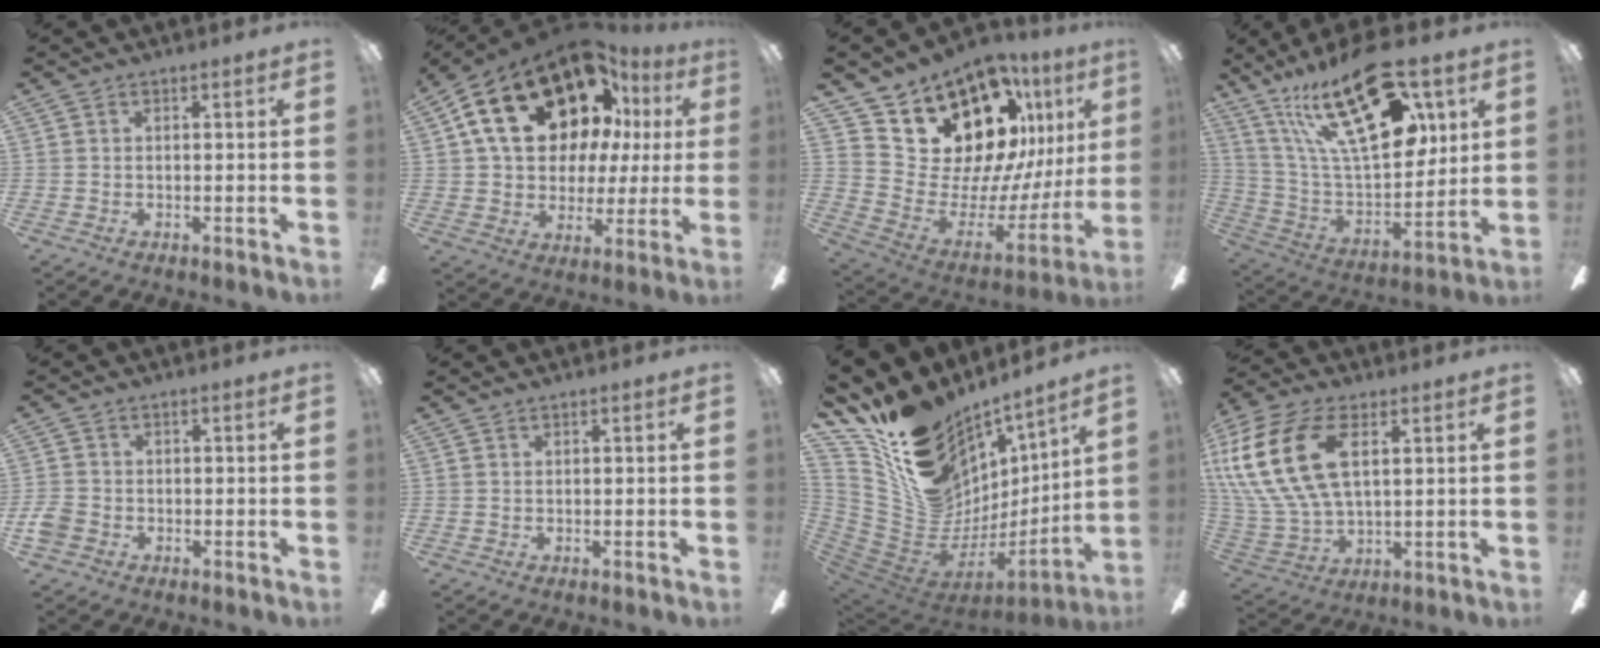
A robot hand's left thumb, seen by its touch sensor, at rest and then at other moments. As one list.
[{"total": 23.8, "force": [11.8, 14.9, 14.3], "torque": [-0.253, -0.055, 0.221]}, {"total": 19.6, "force": [12.8, 10.9, 10.1], "torque": [-0.156, -0.103, 0.251]}, {"total": 30.0, "force": [15.1, 12.5, 22.7], "torque": [-0.419, -0.083, 0.252]}, {"total": 3.7, "force": [-1.4, 2.9, 1.9], "torque": [-0.041, 0.006, -0.026]}, {"total": 0.0}, {"total": 16.7, "force": [11.8, 10.8, 4.9], "torque": [-0.077, -0.125, 0.243]}, {"total": 22.6, "force": [6.9, 13.0, 17.1], "torque": [-0.373, -0.003, 0.120]}]